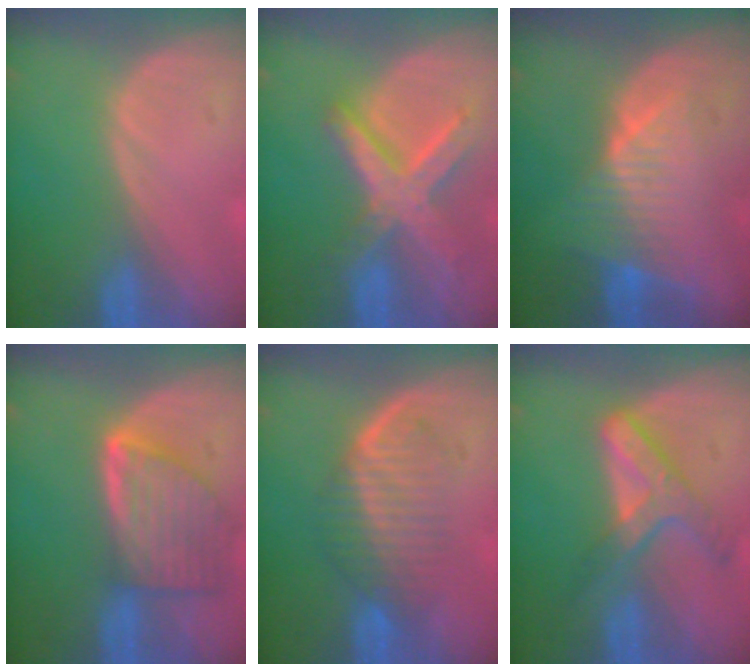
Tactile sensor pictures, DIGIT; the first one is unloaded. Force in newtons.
{"total": 8.4, "press": 7.2, "slide": 4.4}
{"total": 8.0, "press": 6.9, "slide": 4.0}
{"total": 8.0, "press": 7.2, "slide": 3.5}
{"total": 6.2, "press": 6.1, "slide": 1.0}
{"total": 6.8, "press": 5.9, "slide": 3.4}